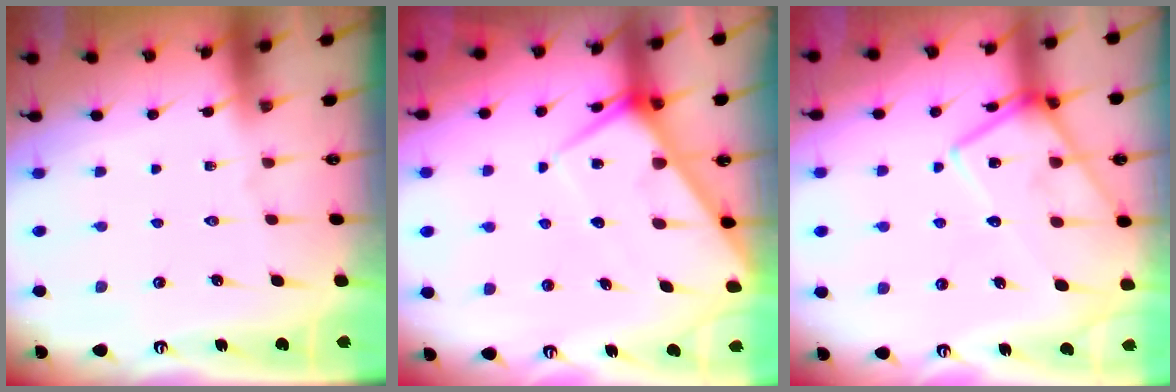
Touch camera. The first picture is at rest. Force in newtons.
{"total": 7.5, "press": 7.5, "slide": 0.7}
{"total": 16.6, "press": 16.6, "slide": 1.1}